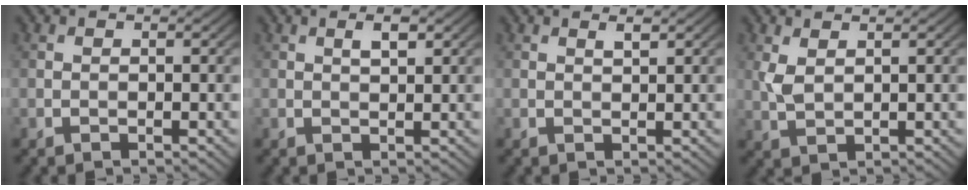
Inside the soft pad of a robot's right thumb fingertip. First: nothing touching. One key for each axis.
{"total": 1.9, "fx": 0.9, "fy": 0.6, "fz": 1.5, "tx": -0.028, "ty": 0.000, "tz": 0.015}
{"total": 1.1, "fx": 0.8, "fy": 0.2, "fz": 0.8, "tx": -0.017, "ty": -0.001, "tz": 0.014}
{"total": 2.4, "fx": 1.2, "fy": 1.0, "fz": 1.9, "tx": -0.056, "ty": -0.001, "tz": 0.028}